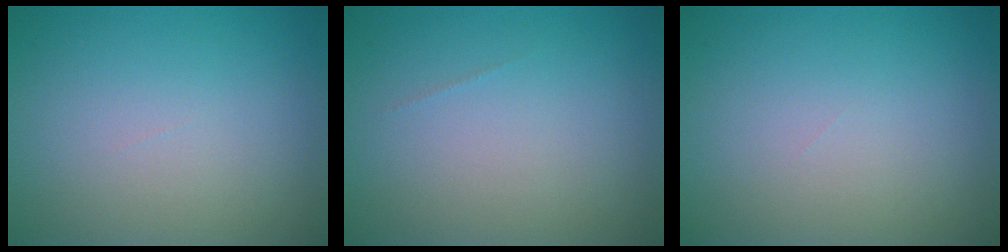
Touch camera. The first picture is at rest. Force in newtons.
{"total": 0.0}
{"total": 0.0}